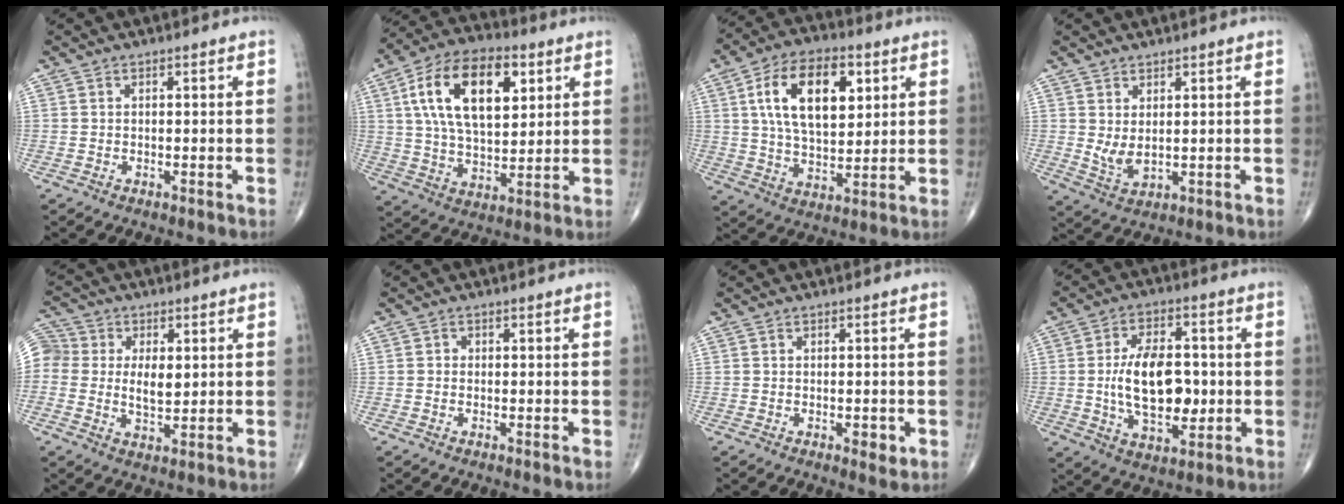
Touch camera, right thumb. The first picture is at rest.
{"total": 19.2, "force": [6.2, 10.2, 15.0], "torque": [-0.246, -0.003, 0.105]}
{"total": 16.6, "force": [5.1, 9.0, 13.0], "torque": [-0.204, -0.006, 0.090]}
{"total": 4.2, "force": [0.9, 2.0, 3.5], "torque": [-0.066, -0.015, 0.028]}
{"total": 14.4, "force": [1.8, 10.8, 9.4], "torque": [-0.185, 0.008, 0.031]}
{"total": 0.7, "force": [-0.1, 0.7, 0.2], "torque": [0.002, 0.002, -0.005]}
{"total": 2.2, "force": [-0.6, 1.1, 1.9], "torque": [-0.020, -0.002, -0.008]}
{"total": 14.5, "force": [-0.4, 8.2, 11.9], "torque": [-0.178, 0.002, -0.002]}